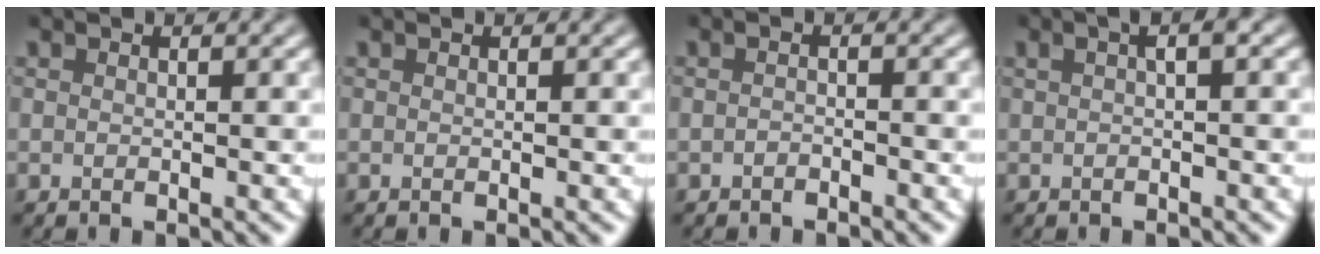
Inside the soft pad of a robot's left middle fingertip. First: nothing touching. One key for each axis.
{"total": 0.0}
{"total": 0.6, "fx": -0.6, "fy": 0.2, "fz": 0.2, "tx": -0.005, "ty": 0.000, "tz": -0.011}
{"total": 1.8, "fx": 0.5, "fy": 0.3, "fz": 1.7, "tx": -0.027, "ty": 0.015, "tz": 0.006}